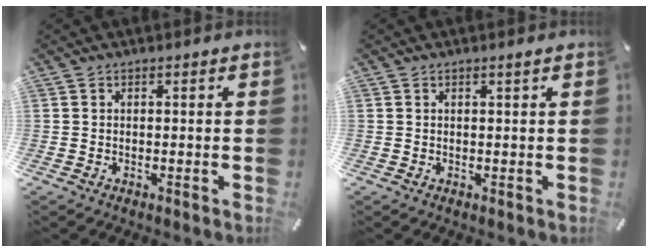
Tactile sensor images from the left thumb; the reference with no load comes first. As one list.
[{"total": 0.8, "force": [0.5, 0.1, 0.6], "torque": [-0.011, 0.000, 0.008]}]